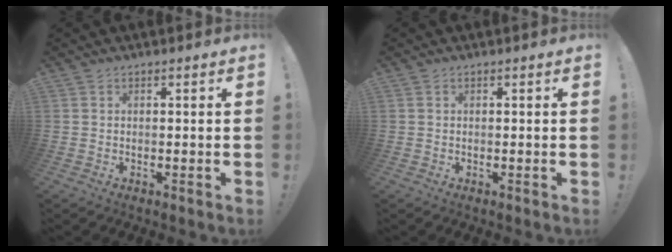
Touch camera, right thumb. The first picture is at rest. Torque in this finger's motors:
{"motor_torque": [0.02, -0.22, 0.04, -0.10, 0.00]}